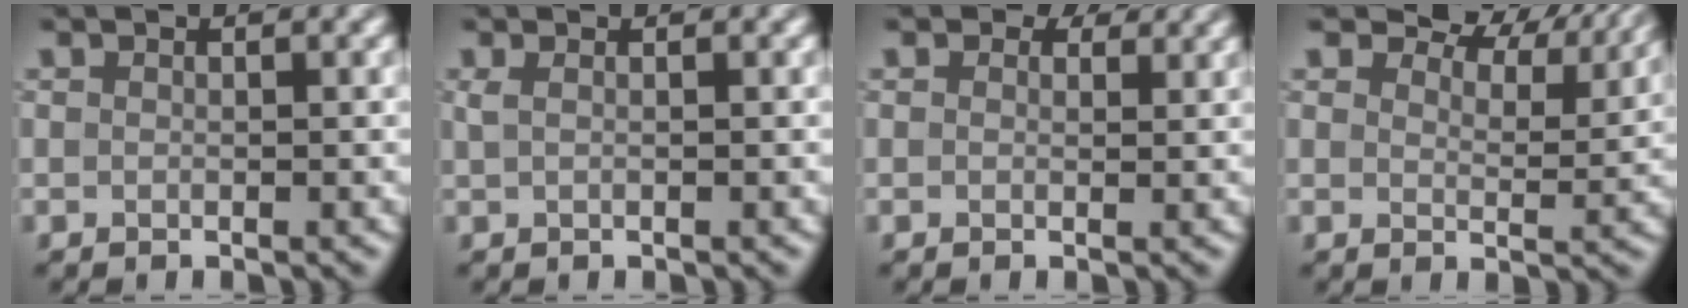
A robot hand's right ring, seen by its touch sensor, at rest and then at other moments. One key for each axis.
{"total": 1.1, "fx": 0.4, "fy": 0.4, "fz": 0.9, "tx": -0.017, "ty": 0.002, "tz": 0.006}
{"total": 2.1, "fx": 1.4, "fy": 1.1, "fz": 1.1, "tx": -0.017, "ty": -0.003, "tz": 0.011}
{"total": 6.0, "fx": 5.0, "fy": 2.1, "fz": 2.4, "tx": -0.041, "ty": 0.002, "tz": 0.064}